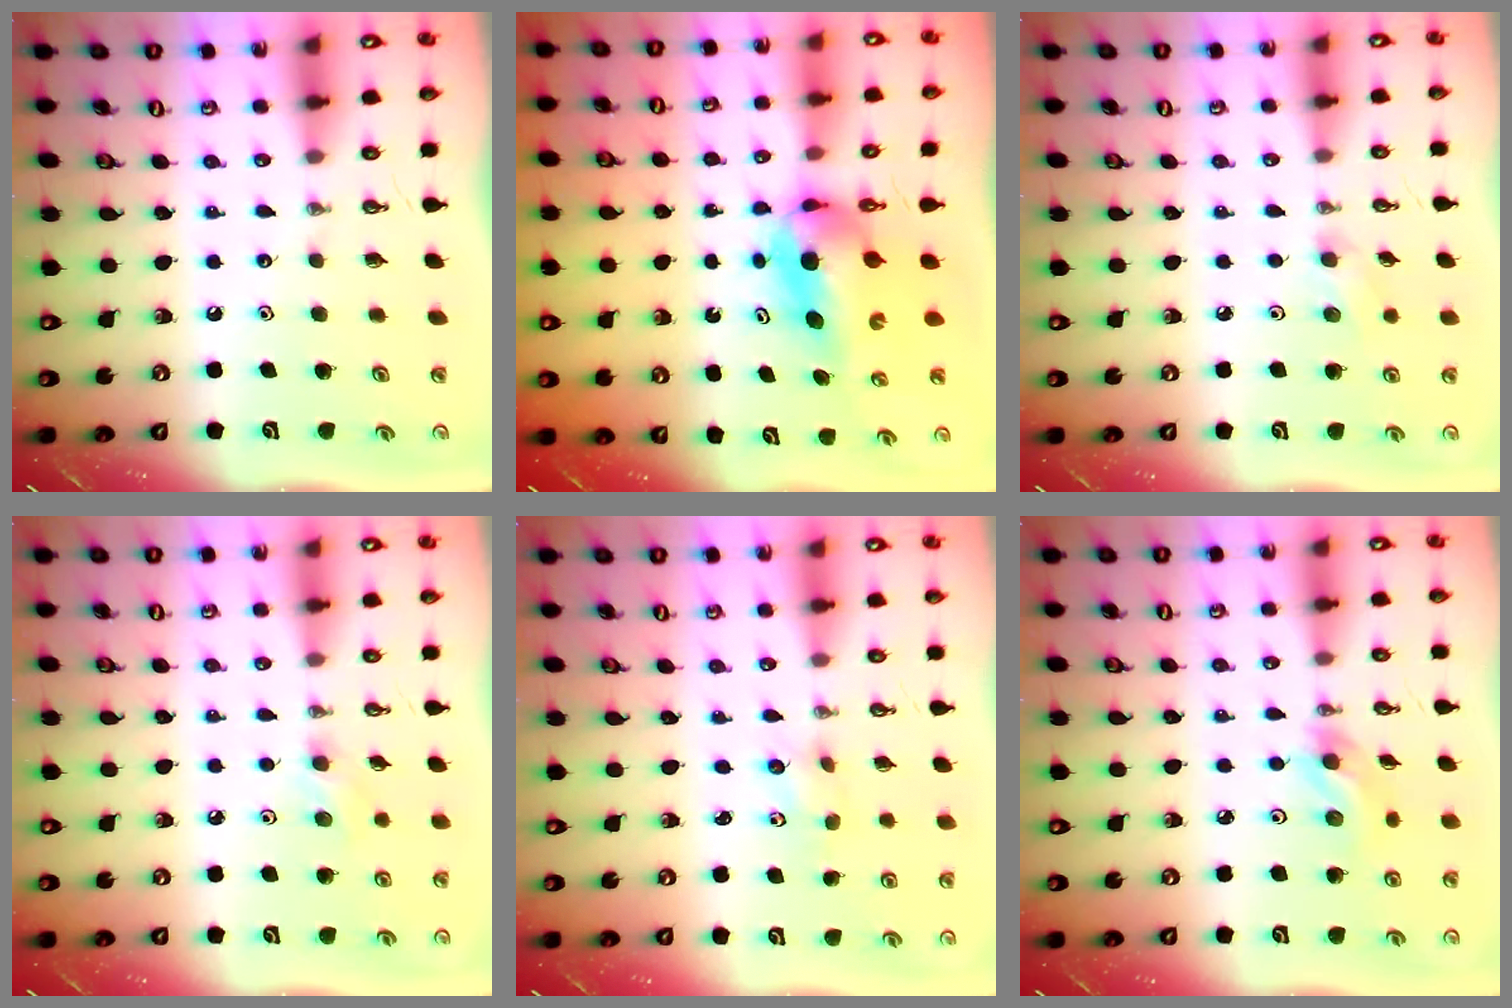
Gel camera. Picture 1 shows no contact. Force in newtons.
{"total": 5.3, "press": 5.3, "slide": 0.7}
{"total": 6.1, "press": 5.8, "slide": 2.0}
{"total": 8.6, "press": 7.5, "slide": 4.2}
{"total": 4.0, "press": 3.6, "slide": 1.9}
{"total": 7.5, "press": 7.2, "slide": 2.1}